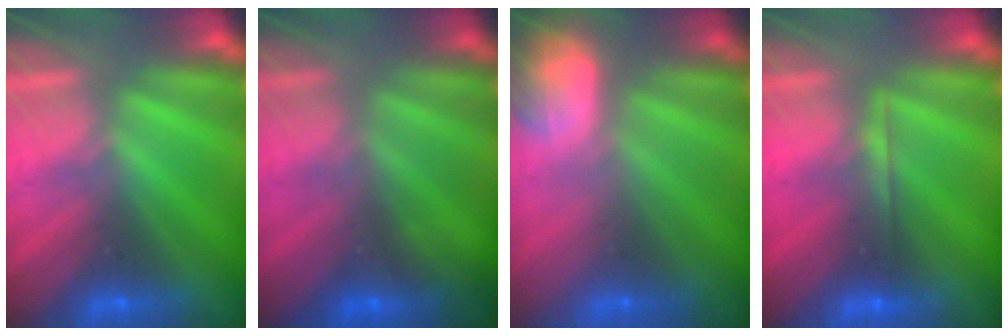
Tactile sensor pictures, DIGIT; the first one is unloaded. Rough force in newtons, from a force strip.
{"total": 1.2}
{"total": 9.7}
{"total": 1.8}